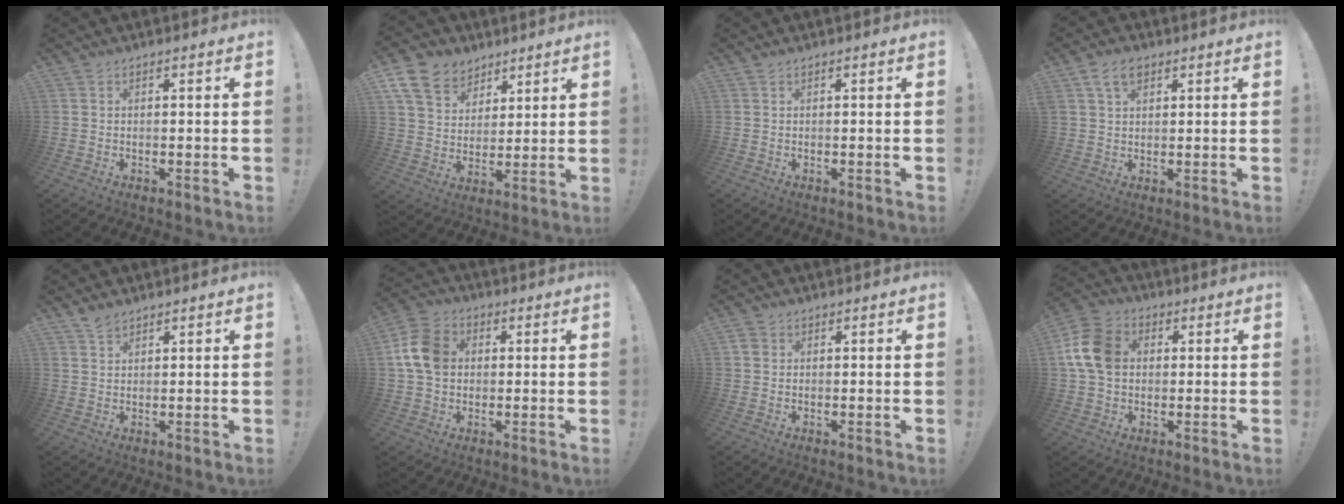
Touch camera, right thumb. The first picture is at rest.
{"total": 12.3, "force": [7.7, 8.7, 4.1], "torque": [-0.074, -0.049, 0.154]}
{"total": 0.0}
{"total": 5.6, "force": [3.0, 3.4, 3.3], "torque": [-0.056, -0.003, 0.057]}
{"total": 3.0, "force": [2.5, 1.2, 1.1], "torque": [-0.017, -0.012, 0.046]}
{"total": 12.0, "force": [1.8, 9.4, 7.2], "torque": [-0.122, 0.012, 0.040]}
{"total": 1.9, "force": [0.8, 1.6, 0.7], "torque": [-0.009, 0.002, 0.015]}
{"total": 13.1, "force": [2.0, 10.1, 8.1], "torque": [-0.150, 0.012, 0.045]}